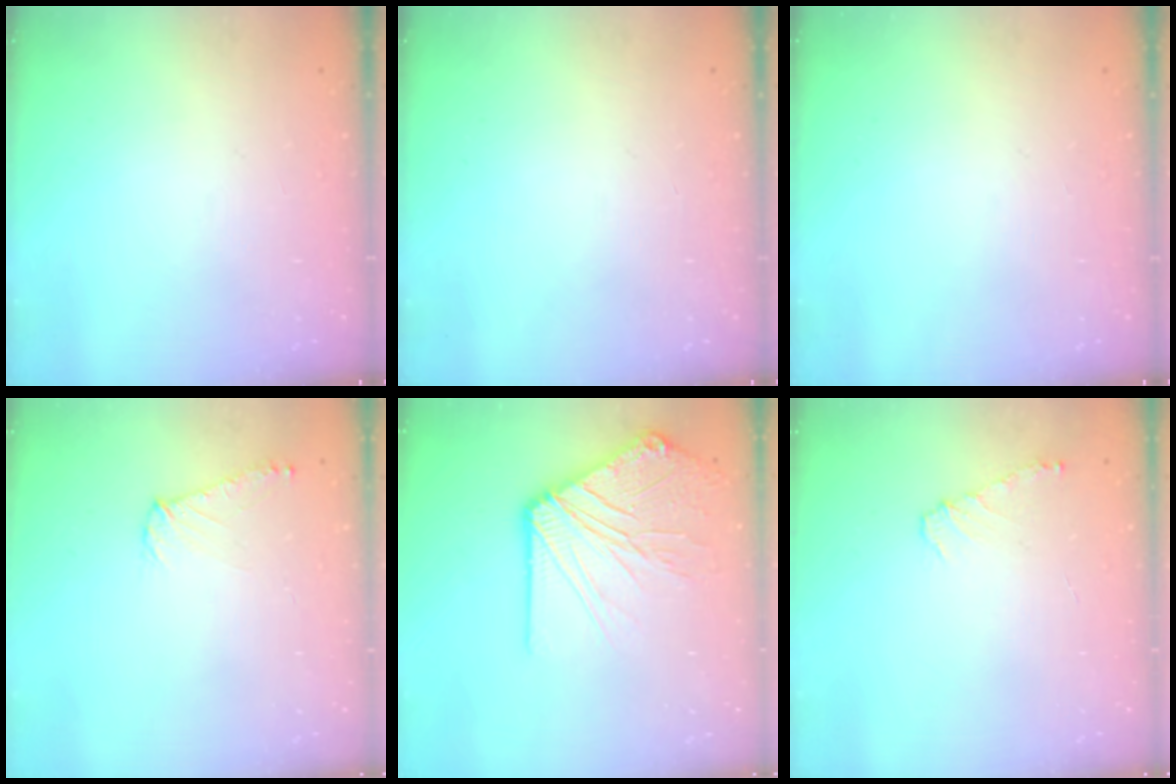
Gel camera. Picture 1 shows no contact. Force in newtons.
{"total": 0.0}
{"total": 0.0}
{"total": 7.3, "press": 7.2, "slide": 0.7}
{"total": 13.7, "press": 13.6, "slide": 2.1}
{"total": 6.4, "press": 6.3, "slide": 0.6}